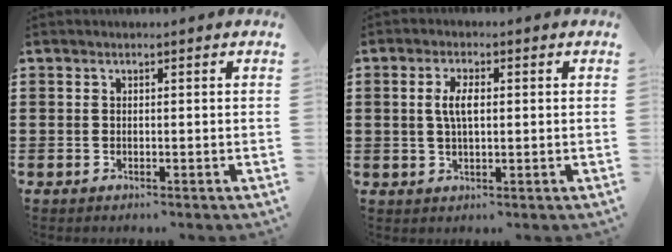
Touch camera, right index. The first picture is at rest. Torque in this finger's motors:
{"motor_torque": [0.16, -0.03, 0.16, 0.10]}